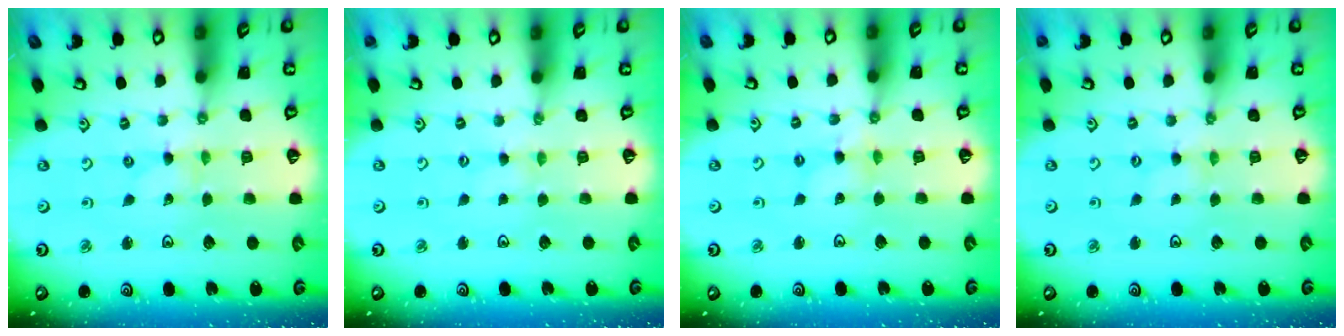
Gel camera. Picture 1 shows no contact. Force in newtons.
{"total": 1.0, "press": 1.0, "slide": 0.2}
{"total": 3.0, "press": 3.0, "slide": 0.3}
{"total": 0.0}